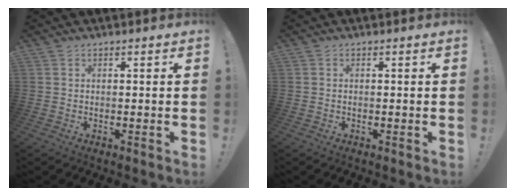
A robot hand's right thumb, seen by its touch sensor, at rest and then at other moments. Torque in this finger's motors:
{"motor_torque": [-0.04, -0.18, -0.11, 0.08, 0.11]}